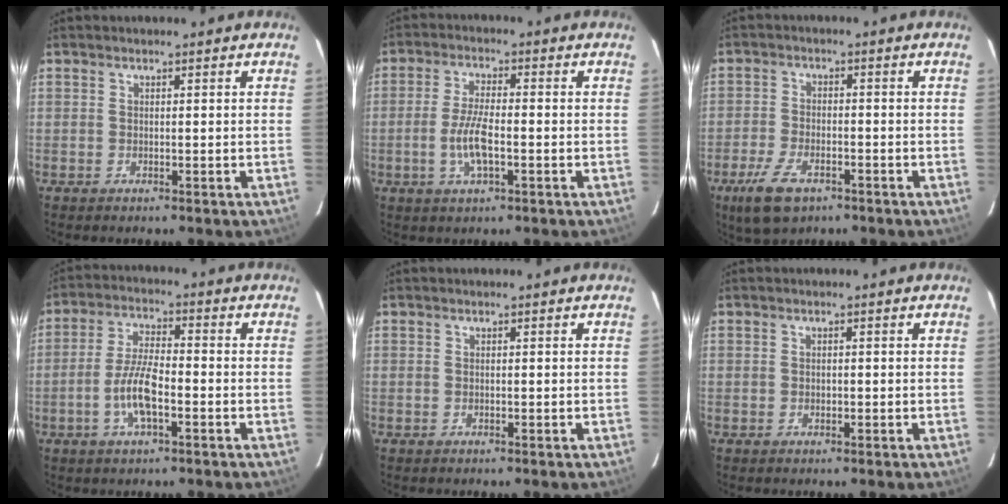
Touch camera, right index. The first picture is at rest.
{"total": 6.8, "force": [-1.9, 2.1, 6.1], "torque": [-0.128, -0.001, -0.038]}
{"total": 8.6, "force": [-5.2, 4.1, 5.5], "torque": [-0.135, -0.015, -0.094]}
{"total": 8.0, "force": [-2.9, 2.4, 7.0], "torque": [-0.146, 0.003, -0.057]}
{"total": 0.0}
{"total": 0.7, "force": [-0.3, 0.5, 0.4], "torque": [-0.005, 0.001, -0.004]}